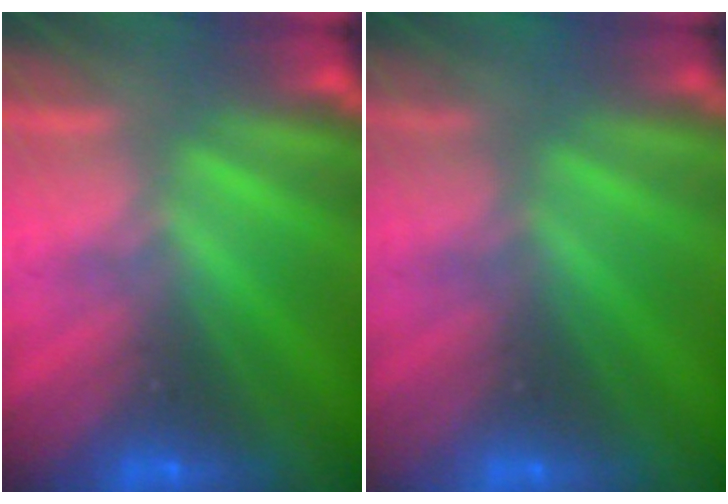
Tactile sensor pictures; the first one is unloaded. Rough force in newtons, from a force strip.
{"total": 2.9}